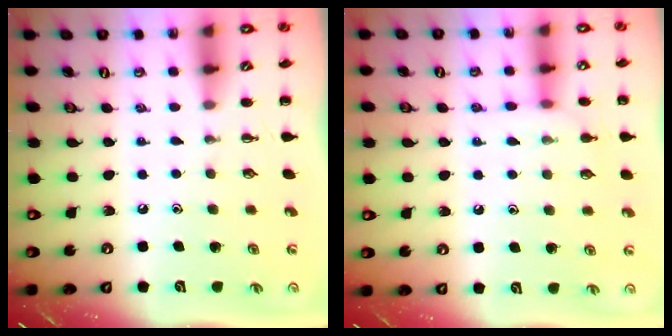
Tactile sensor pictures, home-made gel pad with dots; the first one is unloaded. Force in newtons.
{"total": 7.7, "press": 7.5, "slide": 1.5}